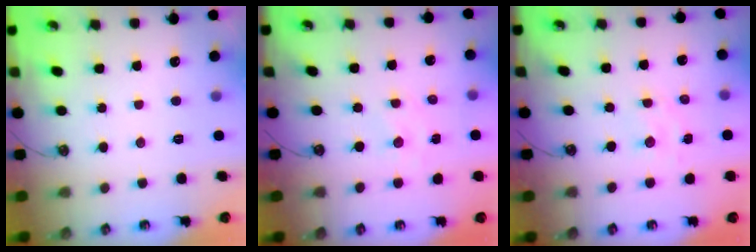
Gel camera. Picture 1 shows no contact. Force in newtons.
{"total": 1.8, "press": 1.7, "slide": 0.3}
{"total": 2.1, "press": 2.0, "slide": 0.3}